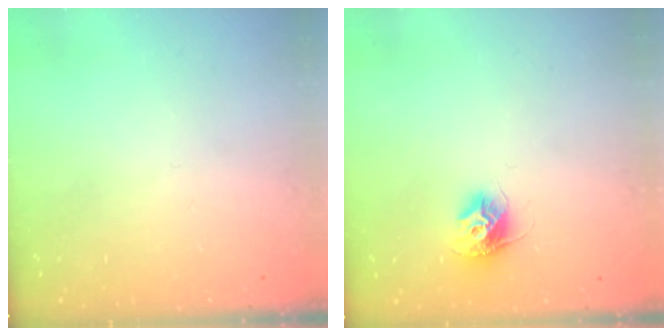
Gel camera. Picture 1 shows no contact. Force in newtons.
{"total": 9.5, "press": 9.5, "slide": 0.2}